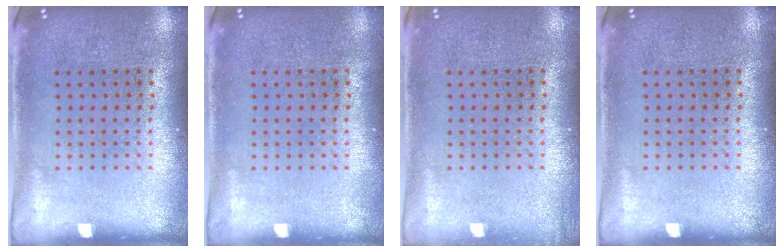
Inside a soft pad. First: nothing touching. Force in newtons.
{"total": 0.0}
{"total": 0.7, "press": 0.7, "slide": 0.0}
{"total": 0.0}